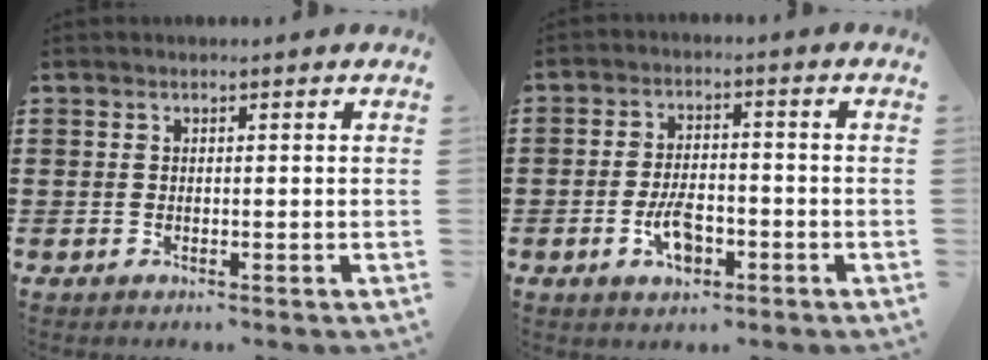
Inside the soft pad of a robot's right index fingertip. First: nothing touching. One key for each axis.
{"total": 5.6, "fx": -2.2, "fy": 2.8, "fz": 4.4, "tx": -0.092, "ty": 0.003, "tz": -0.043}